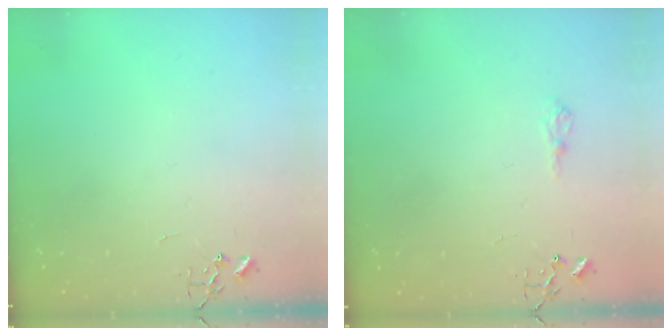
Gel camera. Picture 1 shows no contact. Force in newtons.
{"total": 6.5, "press": 6.5, "slide": 0.9}